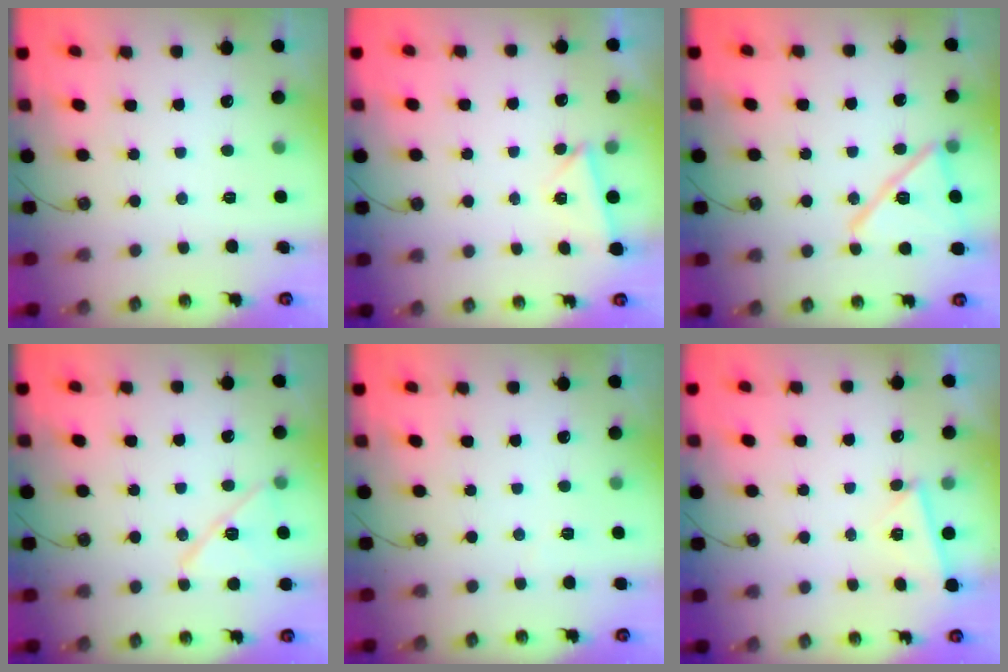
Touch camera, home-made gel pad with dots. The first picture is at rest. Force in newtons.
{"total": 2.0, "press": 1.7, "slide": 1.0}
{"total": 15.2, "press": 15.2, "slide": 0.4}
{"total": 12.6, "press": 12.6, "slide": 0.6}
{"total": 1.8, "press": 1.7, "slide": 0.6}
{"total": 3.0, "press": 2.7, "slide": 1.4}